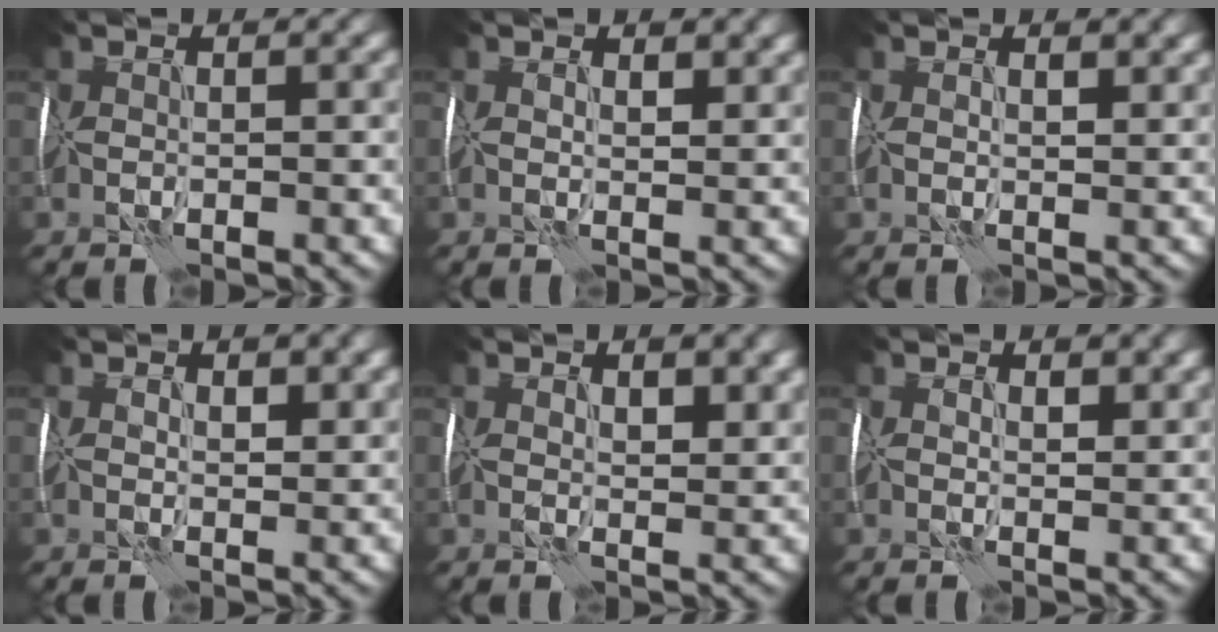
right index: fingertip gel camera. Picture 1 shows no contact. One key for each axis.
{"total": 2.6, "fx": 1.4, "fy": 1.4, "fz": 1.7, "tx": -0.021, "ty": 0.003, "tz": 0.019}
{"total": 2.1, "fx": 1.1, "fy": 0.9, "fz": 1.6, "tx": -0.019, "ty": 0.004, "tz": 0.018}
{"total": 2.4, "fx": 1.1, "fy": 1.2, "fz": 1.8, "tx": -0.022, "ty": 0.002, "tz": 0.020}
{"total": 4.2, "fx": 2.1, "fy": 1.6, "fz": 3.2, "tx": -0.044, "ty": 0.002, "tz": 0.034}
{"total": 2.6, "fx": 1.4, "fy": 1.4, "fz": 1.8, "tx": -0.022, "ty": 0.004, "tz": 0.020}